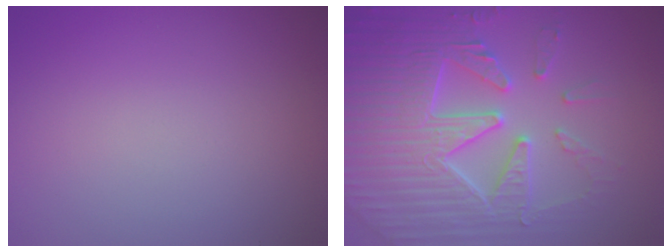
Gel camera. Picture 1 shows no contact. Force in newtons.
{"total": 7.7, "press": 7.5, "slide": 1.5}